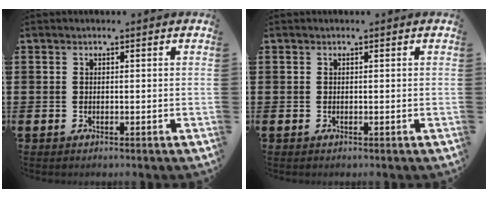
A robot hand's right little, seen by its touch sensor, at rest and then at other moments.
{"total": 0.0}